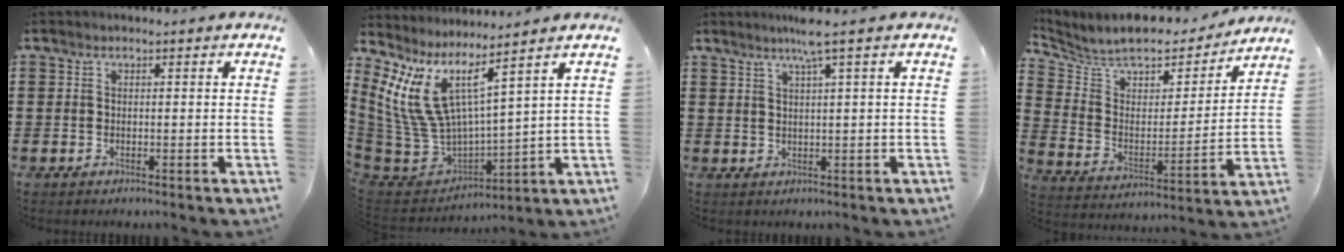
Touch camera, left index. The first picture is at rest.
{"total": 9.8, "force": [4.6, 4.0, 7.6], "torque": [-0.208, -0.058, 0.078]}
{"total": 4.0, "force": [2.4, -0.7, 3.1], "torque": [-0.065, -0.002, 0.040]}
{"total": 8.0, "force": [7.3, 2.7, 2.0], "torque": [-0.075, -0.051, 0.124]}